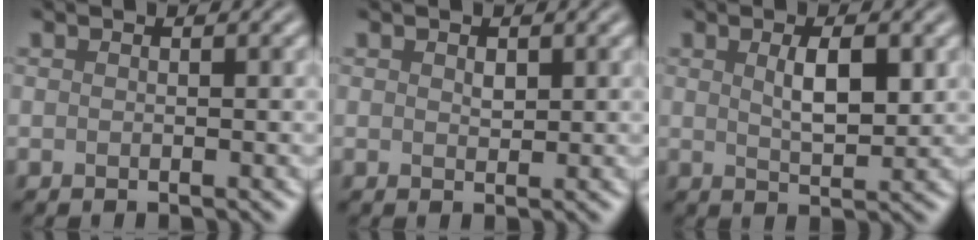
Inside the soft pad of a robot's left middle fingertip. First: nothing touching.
{"total": 0.9, "force": [0.4, 0.6, 0.6], "torque": [-0.011, -0.002, 0.008]}
{"total": 3.4, "force": [0.9, 1.2, 3.1], "torque": [-0.058, -0.001, 0.020]}